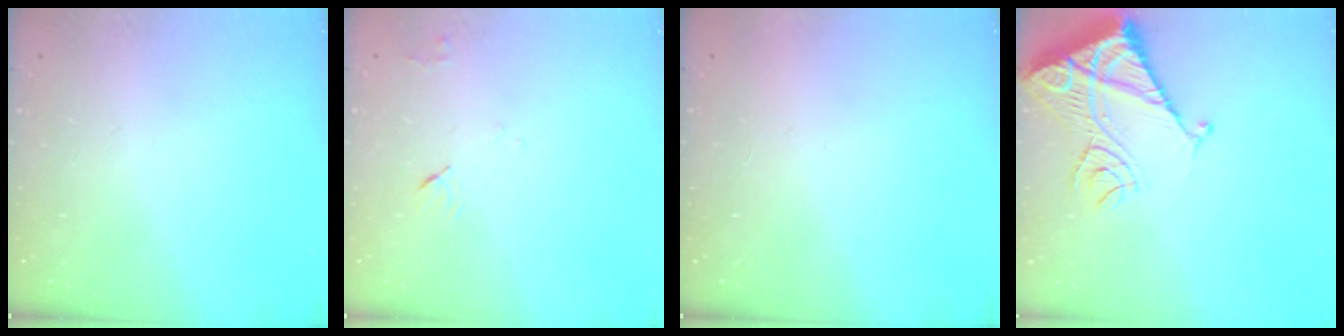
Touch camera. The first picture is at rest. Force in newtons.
{"total": 4.6, "press": 4.5, "slide": 0.6}
{"total": 1.5, "press": 1.5, "slide": 0.1}
{"total": 13.7, "press": 13.6, "slide": 1.6}